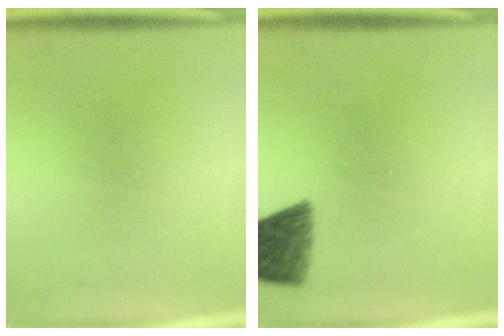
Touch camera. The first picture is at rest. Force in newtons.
{"total": 7.4}